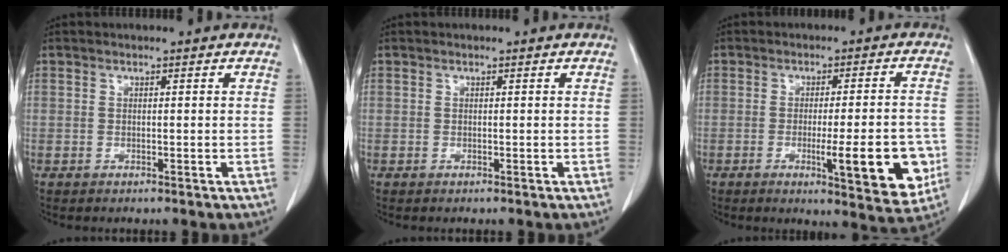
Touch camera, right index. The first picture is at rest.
{"total": 0.0}
{"total": 11.6, "force": [-3.3, 2.1, 10.9], "torque": [-0.132, -0.010, -0.036]}